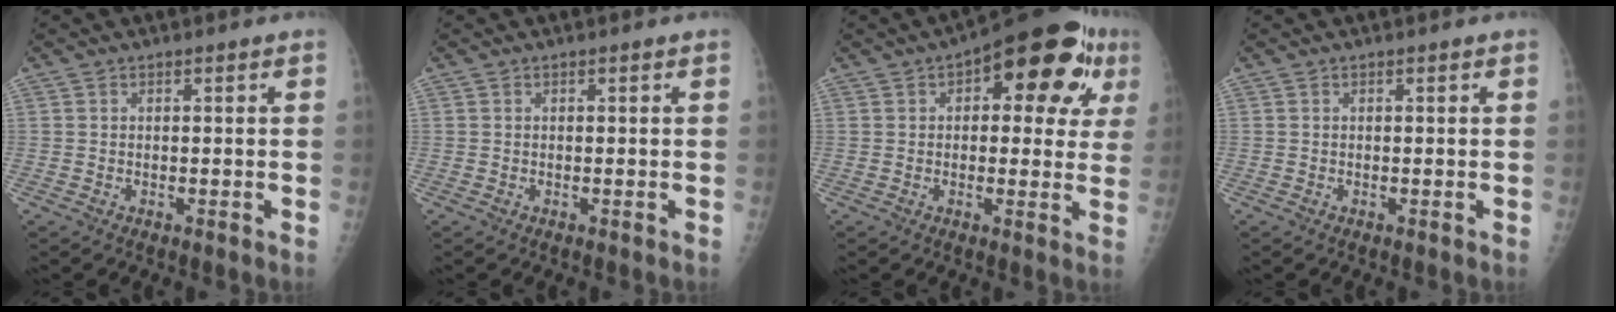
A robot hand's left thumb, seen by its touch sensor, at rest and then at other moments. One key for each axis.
{"total": 0.0}
{"total": 17.7, "fx": 6.5, "fy": 8.2, "fz": 14.3, "tx": -0.143, "ty": 0.014, "tz": 0.073}
{"total": 0.0}